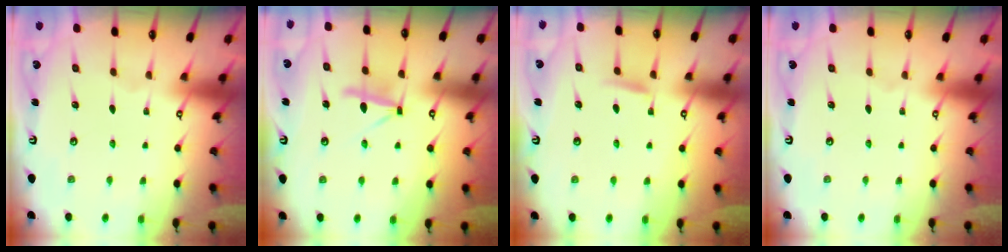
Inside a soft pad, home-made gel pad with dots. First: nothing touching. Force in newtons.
{"total": 7.4, "press": 7.3, "slide": 1.0}
{"total": 4.4, "press": 4.4, "slide": 0.7}
{"total": 0.0}